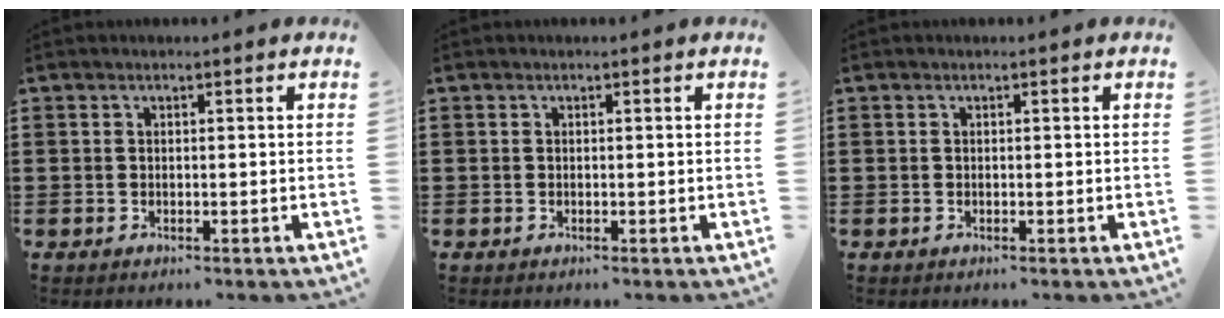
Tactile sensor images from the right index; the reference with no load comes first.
{"total": 0.0}
{"total": 0.0}